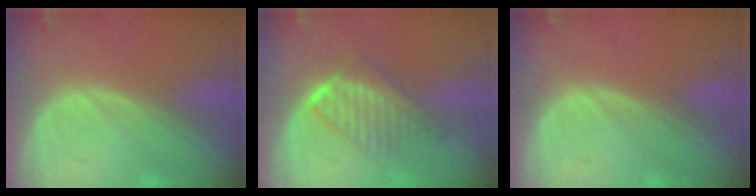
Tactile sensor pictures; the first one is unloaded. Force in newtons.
{"total": 6.6, "press": 5.9, "slide": 2.9}
{"total": 0.0}